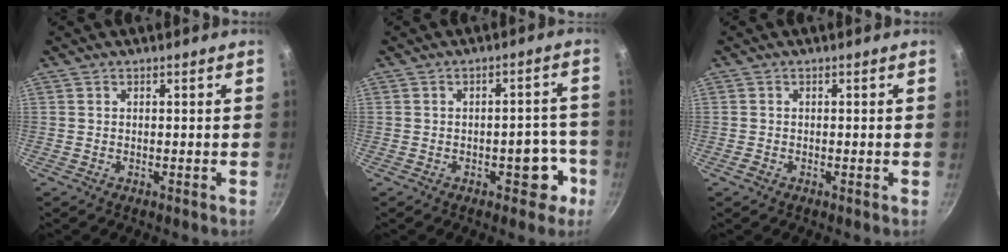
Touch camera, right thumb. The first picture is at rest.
{"total": 6.7, "force": [-3.0, 3.8, 4.7], "torque": [-0.010, 0.034, -0.034]}
{"total": 0.8, "force": [-0.5, 0.4, 0.5], "torque": [-0.011, 0.002, -0.012]}